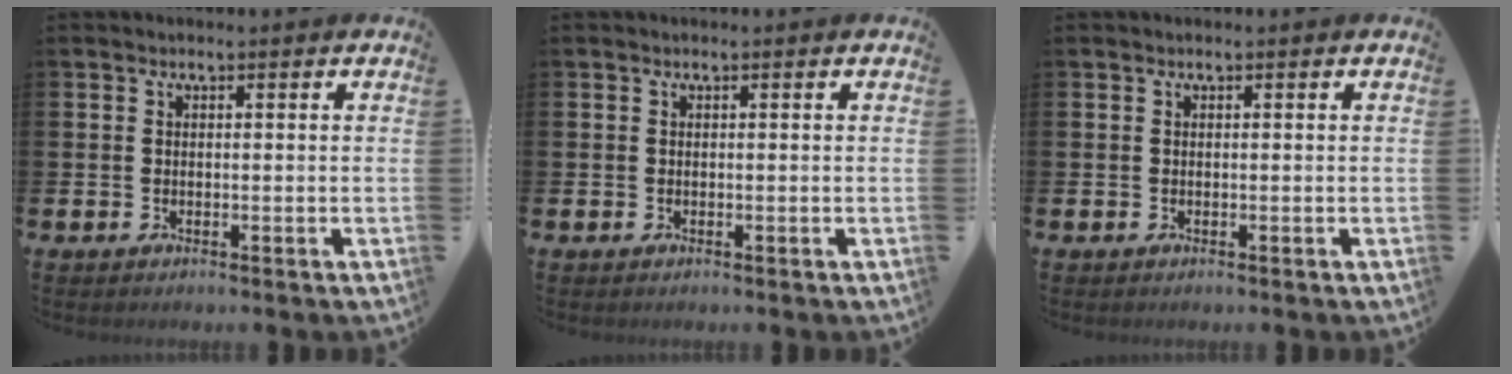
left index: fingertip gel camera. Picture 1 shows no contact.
{"total": 0.0}
{"total": 0.0}